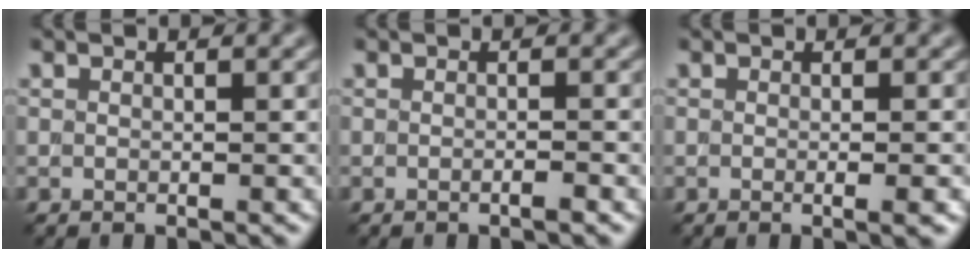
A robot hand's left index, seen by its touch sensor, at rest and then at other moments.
{"total": 0.9, "force": [-0.4, 0.2, 0.8], "torque": [-0.010, -0.002, -0.011]}
{"total": 2.4, "force": [-0.1, 1.1, 2.2], "torque": [-0.004, 0.005, -0.014]}